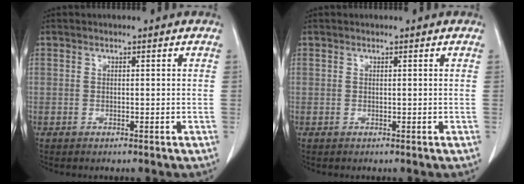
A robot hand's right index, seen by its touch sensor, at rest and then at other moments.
{"total": 0.0}